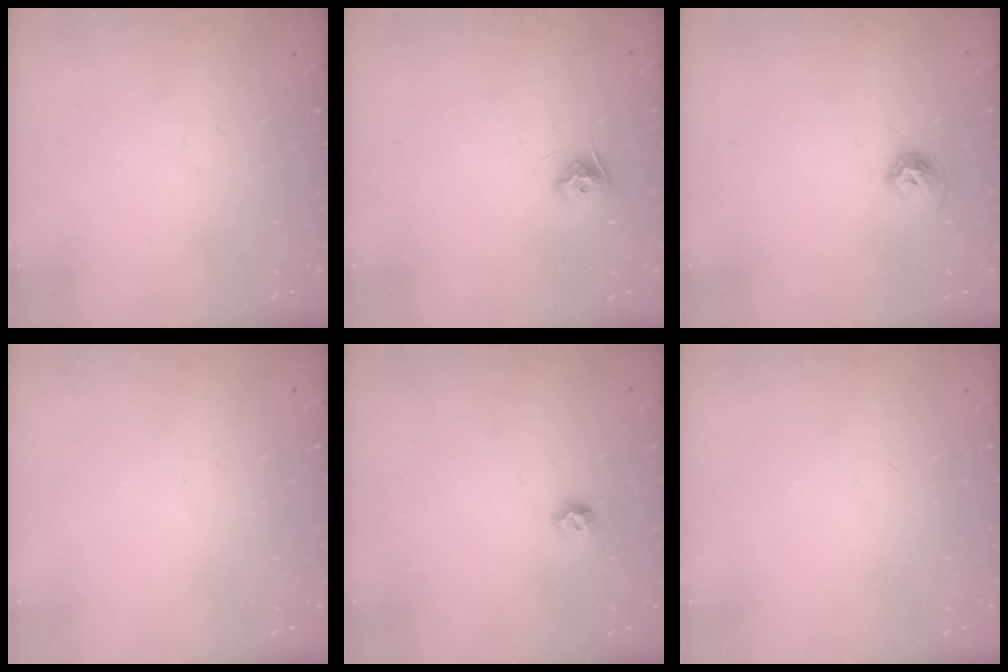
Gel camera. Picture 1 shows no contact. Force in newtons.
{"total": 8.2, "press": 8.2, "slide": 0.1}
{"total": 7.6, "press": 7.5, "slide": 1.1}
{"total": 0.0}
{"total": 5.5, "press": 5.4, "slide": 0.9}
{"total": 0.0}